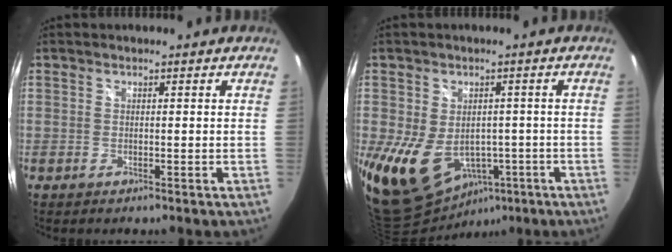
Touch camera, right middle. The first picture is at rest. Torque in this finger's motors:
{"motor_torque": [1.42, -0.72, 1.05, 0.21]}